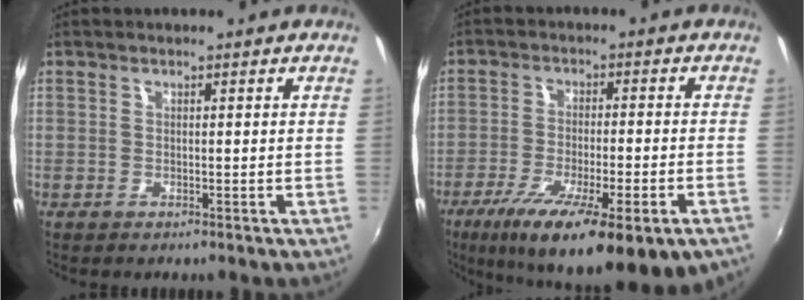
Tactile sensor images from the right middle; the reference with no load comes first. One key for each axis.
{"total": 19.7, "fx": -11.4, "fy": 4.1, "fz": 15.5, "tx": -0.271, "ty": -0.056, "tz": -0.176}